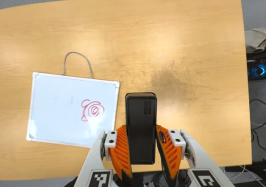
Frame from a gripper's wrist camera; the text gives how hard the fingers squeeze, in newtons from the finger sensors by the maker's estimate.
{"total": 4.9, "left": 3.6, "right": 6.2}